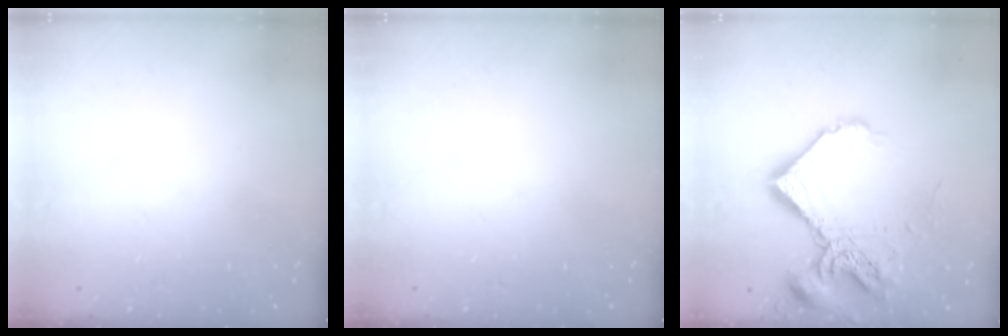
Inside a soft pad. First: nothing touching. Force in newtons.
{"total": 0.0}
{"total": 19.3, "press": 19.2, "slide": 1.9}